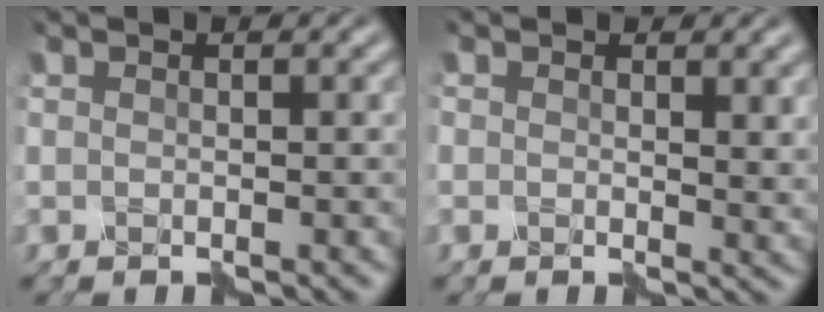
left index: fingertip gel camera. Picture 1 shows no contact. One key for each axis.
{"total": 1.5, "fx": 0.6, "fy": 1.0, "fz": 1.0, "tx": -0.009, "ty": -0.003, "tz": 0.014}